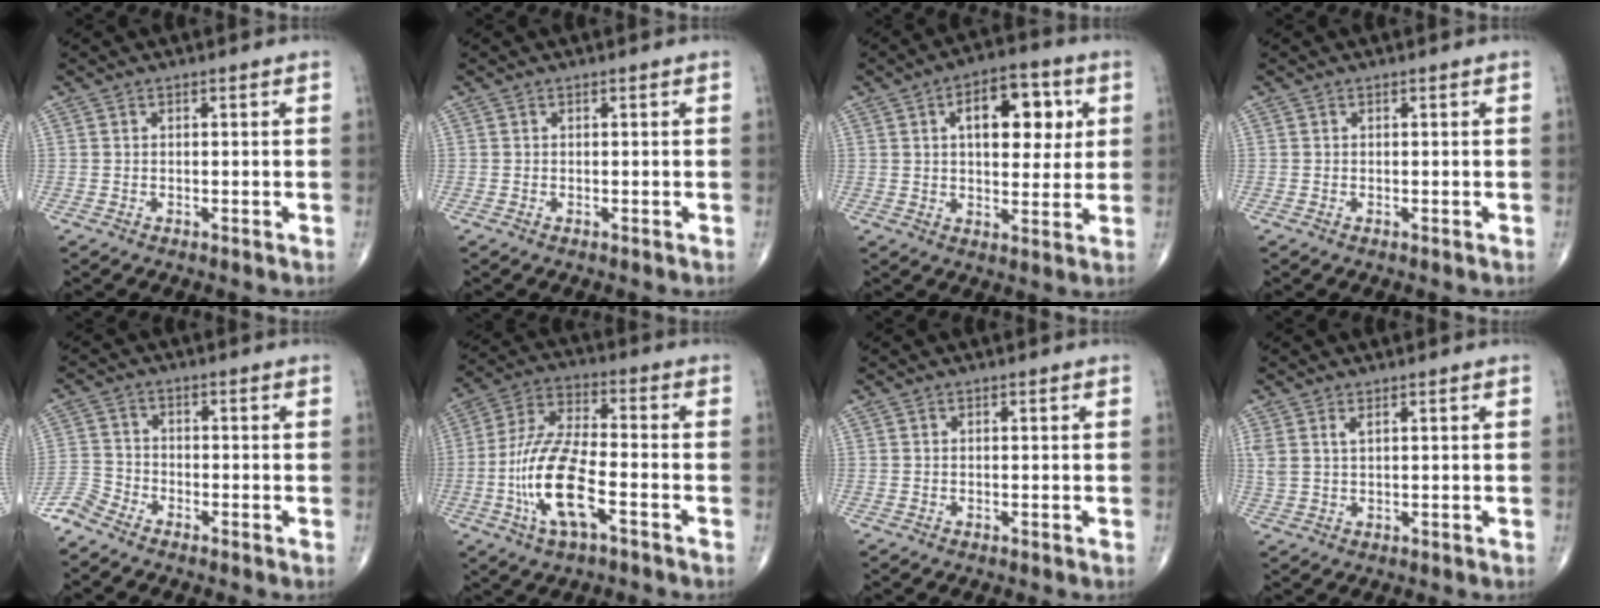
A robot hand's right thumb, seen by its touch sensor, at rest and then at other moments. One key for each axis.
{"total": 0.0}
{"total": 13.0, "fx": 3.7, "fy": 7.0, "fz": 10.4, "tx": -0.105, "ty": -0.001, "tz": 0.050}
{"total": 0.0}
{"total": 4.2, "fx": -3.9, "fy": 1.4, "fz": 0.9, "tx": -0.018, "ty": -0.001, "tz": -0.090}
{"total": 14.7, "fx": -4.8, "fy": 5.3, "fz": 12.9, "tx": -0.265, "ty": 0.027, "tz": -0.091}
{"total": 0.0}
{"total": 3.0, "fx": 1.5, "fy": 1.2, "fz": 2.3, "tx": -0.057, "ty": 0.006, "tz": 0.038}